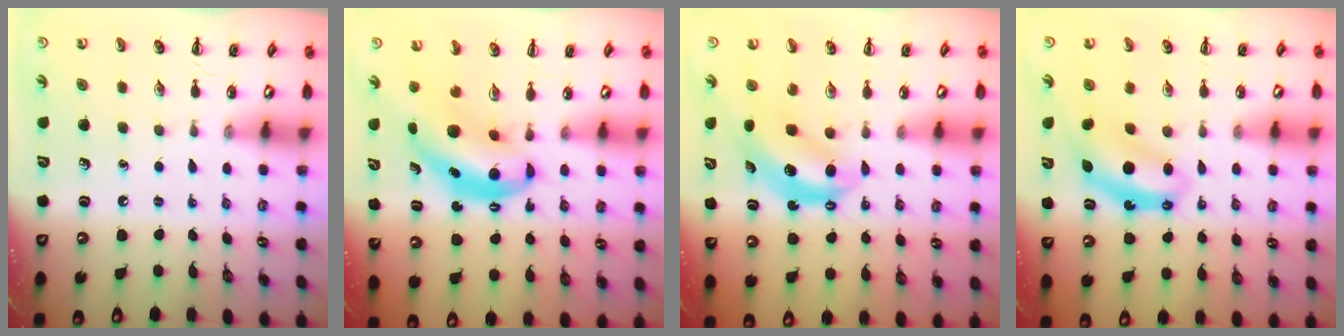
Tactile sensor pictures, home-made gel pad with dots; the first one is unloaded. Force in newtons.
{"total": 6.3, "press": 6.2, "slide": 1.1}
{"total": 6.2, "press": 6.2, "slide": 0.4}
{"total": 6.8, "press": 6.7, "slide": 0.5}